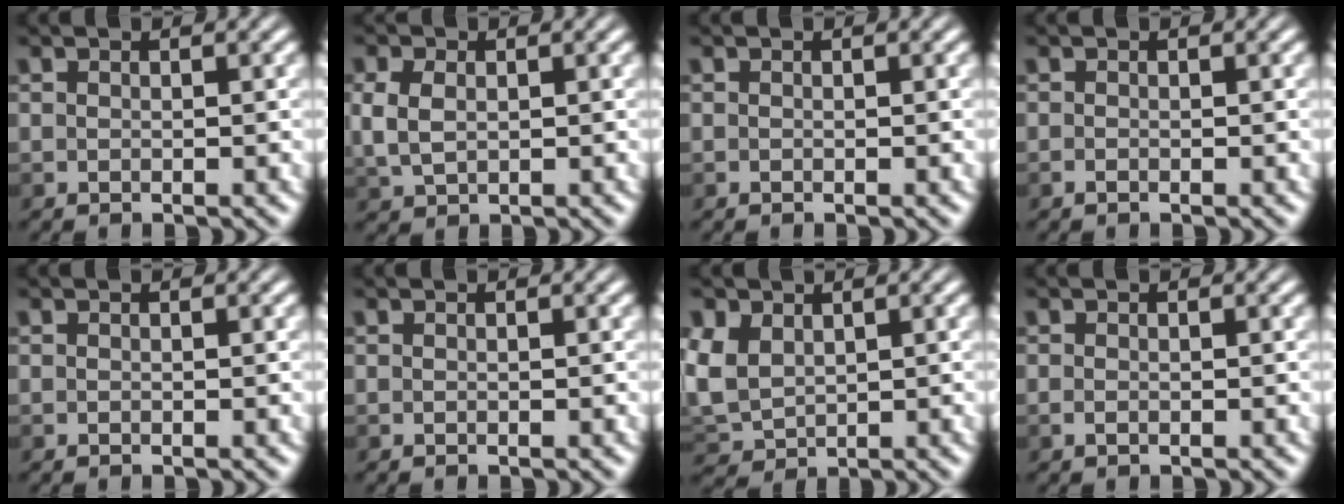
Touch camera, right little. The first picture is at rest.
{"total": 3.9, "force": [-0.4, 2.8, 2.7], "torque": [-0.072, -0.004, -0.002]}
{"total": 0.0}
{"total": 0.5, "force": [-0.5, 0.0, 0.1], "torque": [-0.001, -0.002, -0.010]}
{"total": 0.0}
{"total": 0.0}
{"total": 4.9, "force": [0.9, 3.7, 3.1], "torque": [-0.099, -0.005, 0.021]}
{"total": 0.5, "force": [-0.4, 0.1, 0.3], "torque": [-0.005, -0.002, -0.008]}